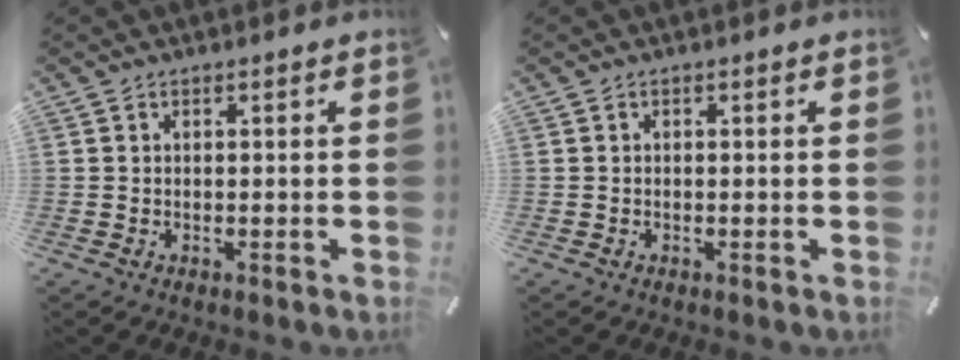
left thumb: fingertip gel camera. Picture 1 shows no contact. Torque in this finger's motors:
{"motor_torque": [0.00, 0.00, -0.01, 0.01, 0.00]}